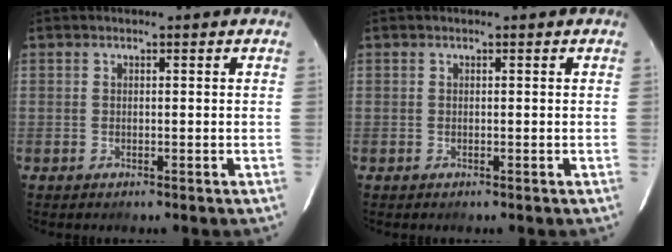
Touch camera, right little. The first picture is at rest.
{"total": 0.0}